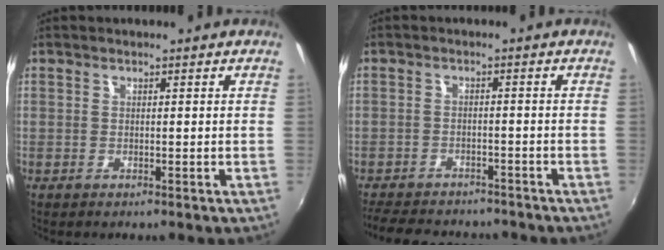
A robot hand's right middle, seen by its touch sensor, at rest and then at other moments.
{"total": 11.5, "force": [-9.9, 4.4, 4.0], "torque": [-0.103, -0.004, -0.148]}